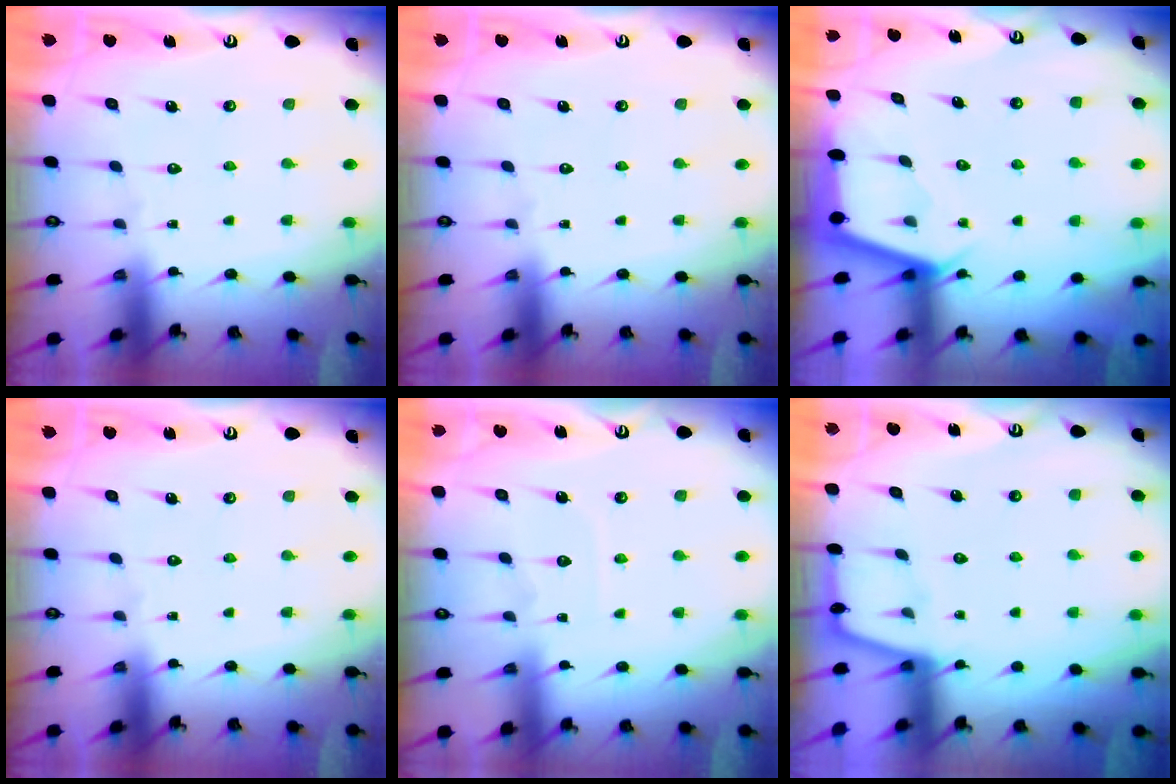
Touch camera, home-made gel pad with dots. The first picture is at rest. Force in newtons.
{"total": 0.0}
{"total": 2.9, "press": 2.9, "slide": 0.3}
{"total": 0.0}
{"total": 4.5, "press": 4.5, "slide": 0.5}
{"total": 1.5, "press": 1.5, "slide": 0.2}